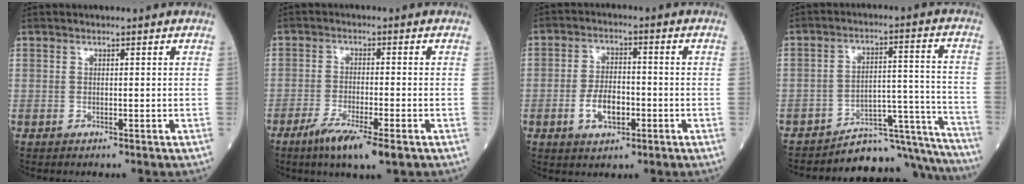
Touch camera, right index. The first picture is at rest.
{"total": 7.5, "force": [-4.5, 0.5, 6.0], "torque": [-0.105, -0.017, -0.076]}
{"total": 6.1, "force": [-2.0, 3.0, 4.9], "torque": [-0.097, 0.004, -0.034]}
{"total": 15.8, "force": [-15.7, 2.0, 0.9], "torque": [0.017, 0.064, -0.216]}